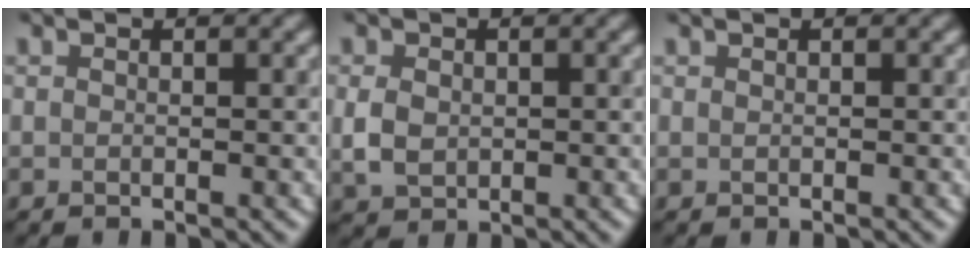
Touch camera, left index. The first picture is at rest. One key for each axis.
{"total": 2.3, "fx": -0.1, "fy": 1.8, "fz": 1.4, "tx": -0.031, "ty": -0.003, "tz": -0.003}
{"total": 0.0}